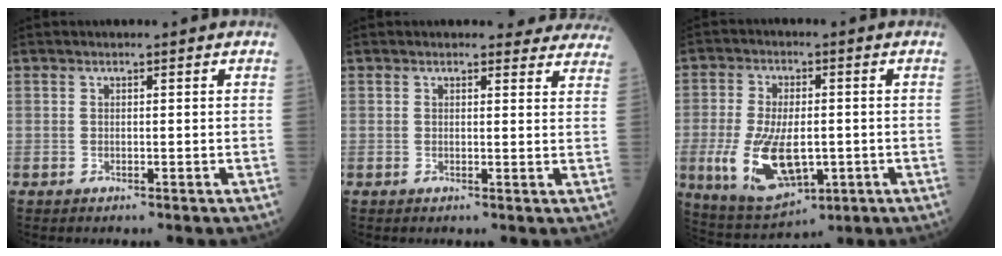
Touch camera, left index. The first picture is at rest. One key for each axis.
{"total": 8.2, "fx": 7.8, "fy": 2.3, "fz": 0.8, "tx": 0.031, "ty": -0.010, "tz": 0.052}
{"total": 12.5, "fx": -2.9, "fy": 6.0, "fz": 10.5, "tx": -0.205, "ty": -0.010, "tz": -0.036}